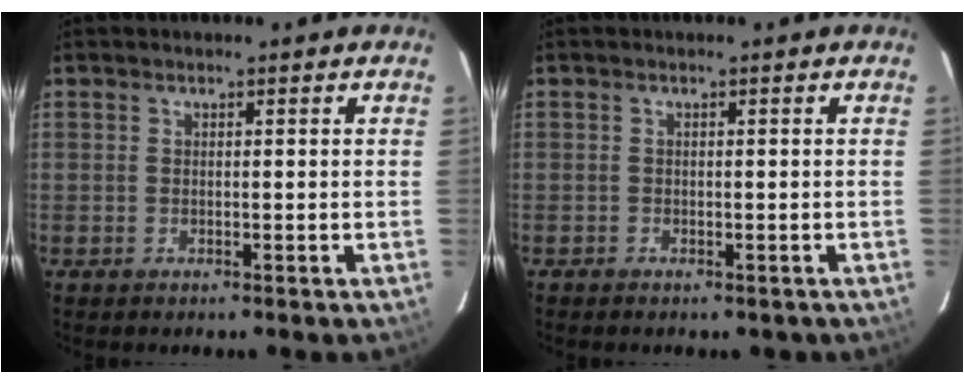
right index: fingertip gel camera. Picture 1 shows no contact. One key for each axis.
{"total": 1.7, "fx": -1.0, "fy": 1.3, "fz": 0.5, "tx": -0.012, "ty": -0.002, "tz": -0.011}